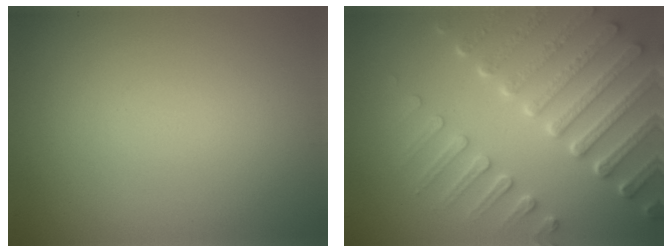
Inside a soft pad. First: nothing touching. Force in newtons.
{"total": 7.2, "press": 5.7, "slide": 4.4}